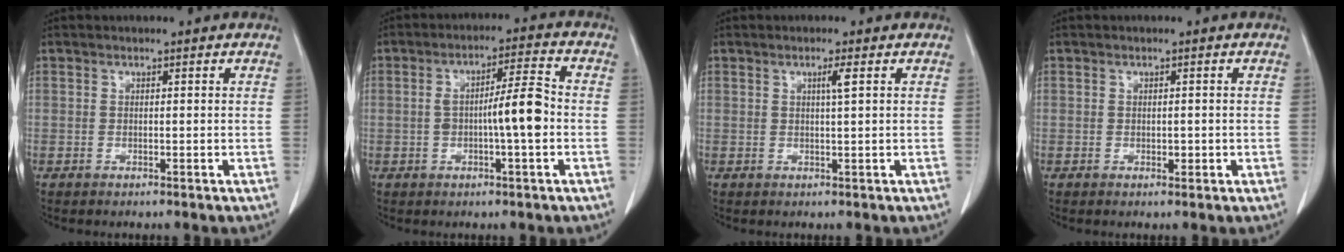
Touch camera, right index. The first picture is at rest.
{"total": 7.2, "force": [-1.1, 0.5, 7.1], "torque": [-0.122, 0.013, -0.019]}
{"total": 1.6, "force": [0.6, -0.3, 1.5], "torque": [-0.028, -0.002, 0.011]}
{"total": 1.0, "force": [-0.2, 0.6, 0.7], "torque": [-0.010, 0.000, -0.001]}